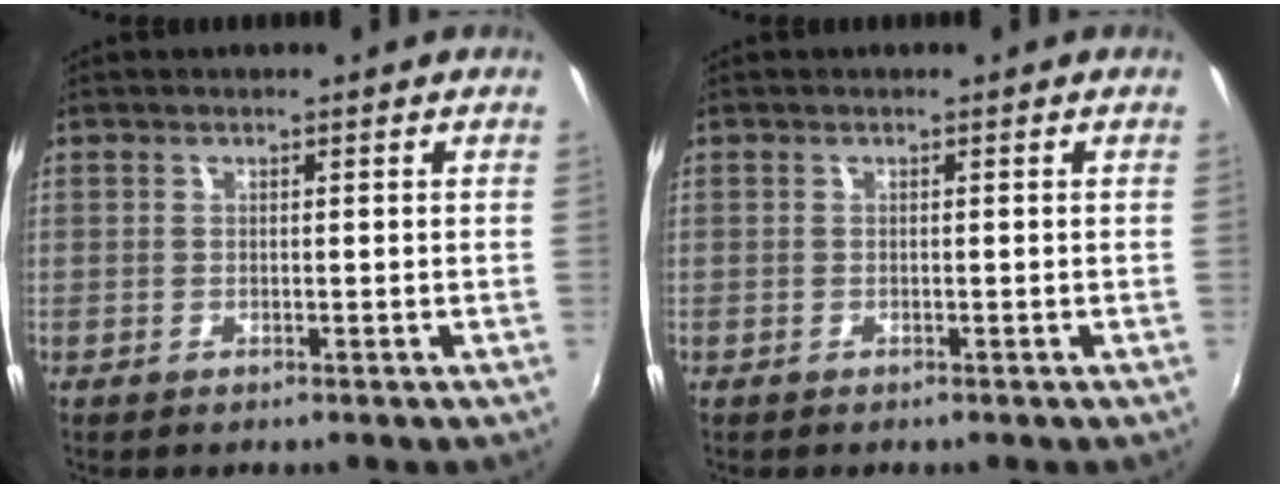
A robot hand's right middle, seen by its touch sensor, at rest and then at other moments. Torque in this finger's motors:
{"motor_torque": [-0.13, -0.14, -0.04, -0.01]}